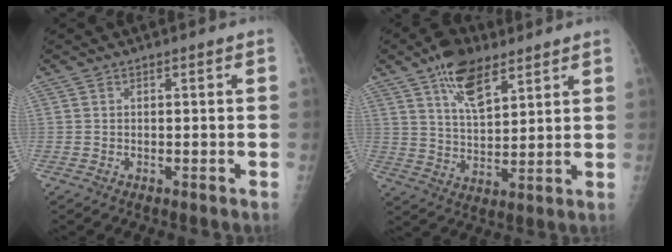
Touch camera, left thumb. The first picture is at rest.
{"total": 11.2, "force": [6.6, 5.3, 7.3], "torque": [-0.107, -0.029, 0.119]}